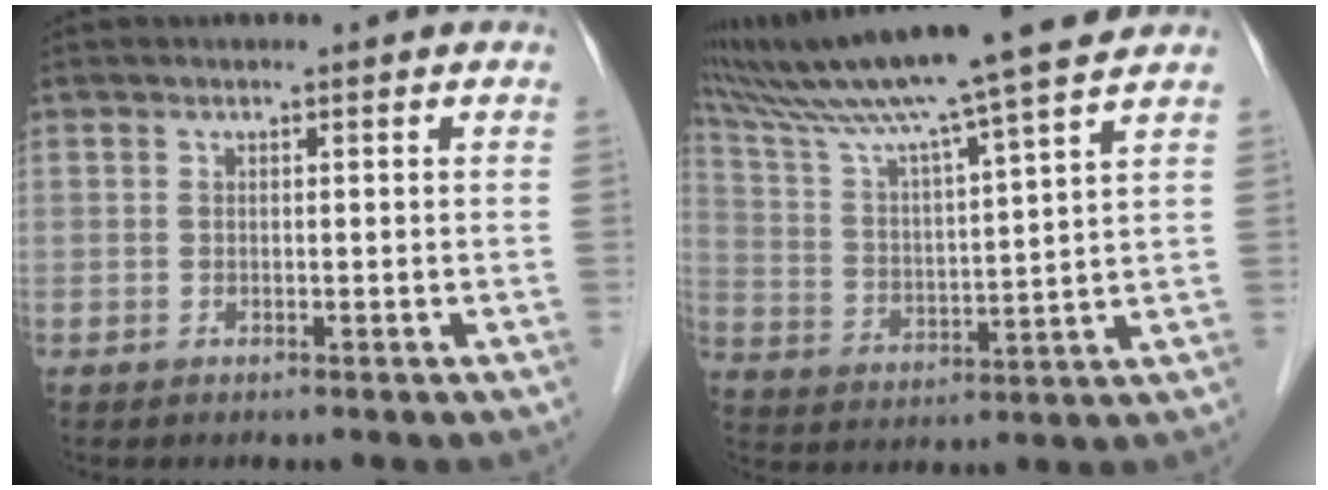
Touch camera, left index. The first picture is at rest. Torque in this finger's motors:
{"motor_torque": [-0.06, -0.43, 0.83, 0.21]}